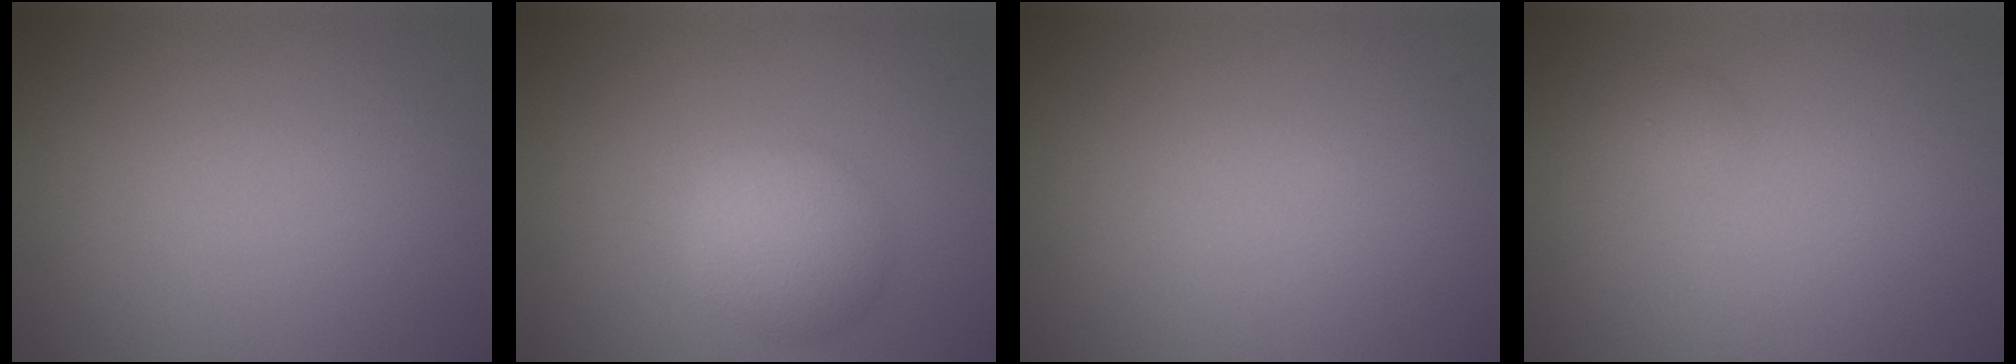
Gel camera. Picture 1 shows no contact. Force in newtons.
{"total": 4.1, "press": 4.1, "slide": 0.2}
{"total": 0.0}
{"total": 0.8, "press": 0.8, "slide": 0.0}